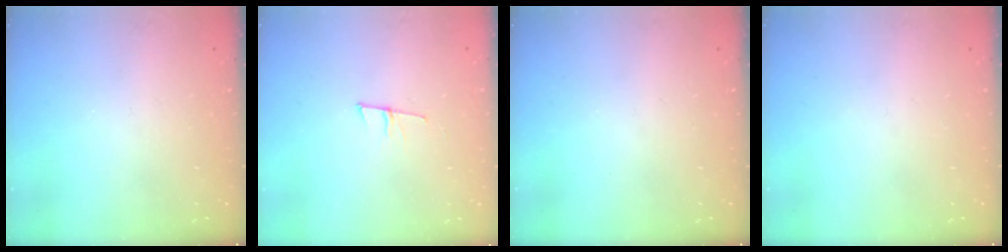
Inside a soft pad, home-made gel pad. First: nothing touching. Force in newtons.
{"total": 6.3, "press": 5.6, "slide": 2.9}
{"total": 0.0}
{"total": 0.0}